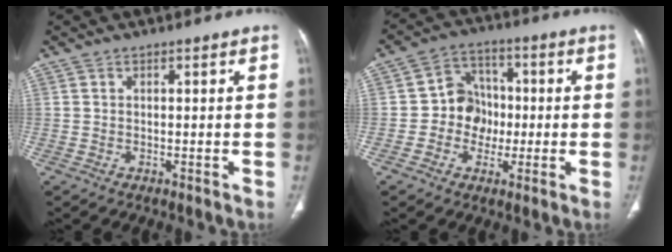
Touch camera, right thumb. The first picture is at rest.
{"total": 8.4, "force": [-1.0, 7.5, 3.6], "torque": [-0.014, 0.022, -0.027]}